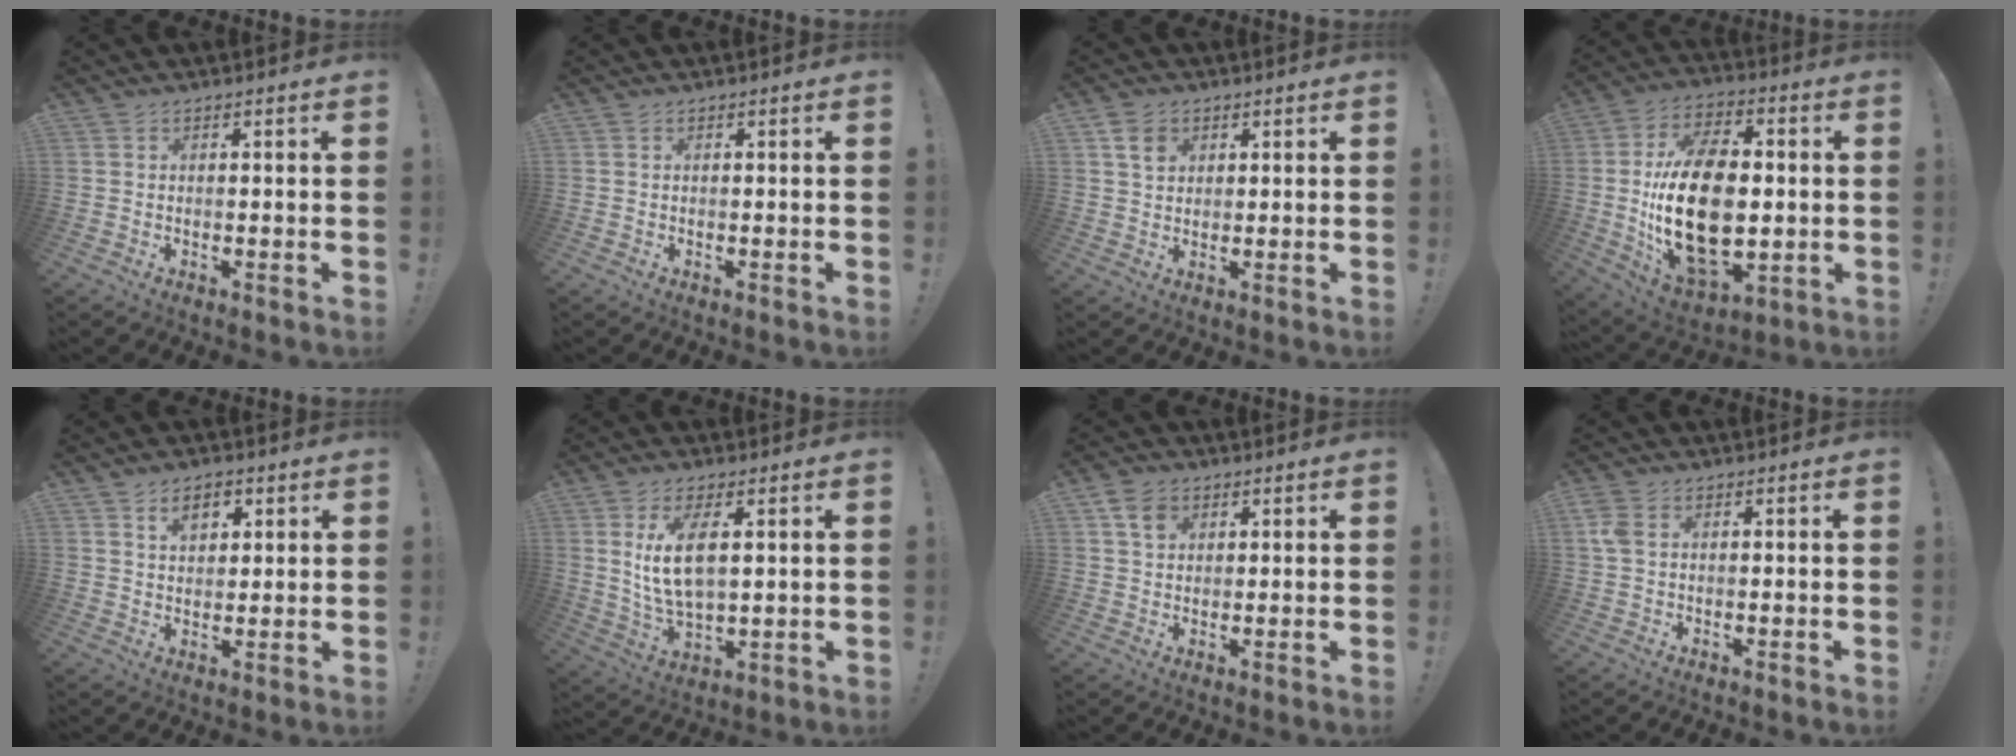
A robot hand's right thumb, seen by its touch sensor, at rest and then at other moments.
{"total": 0.0}
{"total": 5.3, "force": [2.6, 3.9, 2.4], "torque": [-0.030, -0.005, 0.046]}
{"total": 25.3, "force": [-1.3, 15.0, 20.3], "torque": [-0.390, -0.003, -0.018]}
{"total": 6.5, "force": [3.3, 4.2, 3.7], "torque": [-0.058, 0.000, 0.059]}
{"total": 10.9, "force": [3.0, 5.0, 9.2], "torque": [-0.179, -0.012, 0.049]}
{"total": 5.5, "force": [2.7, 4.0, 2.6], "torque": [-0.034, -0.006, 0.050]}
{"total": 3.6, "force": [1.1, 2.3, 2.5], "torque": [-0.057, 0.005, 0.020]}